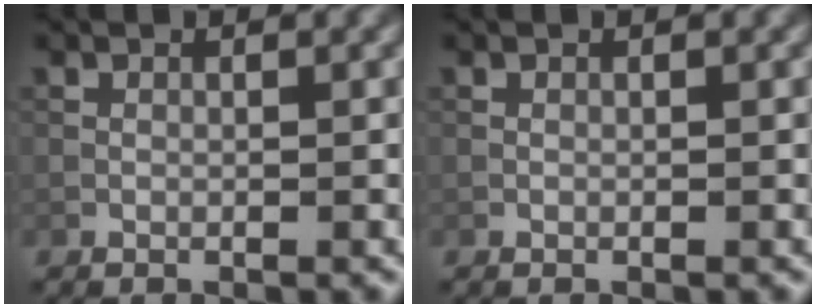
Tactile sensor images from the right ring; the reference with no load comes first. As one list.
[{"total": 0.0}]